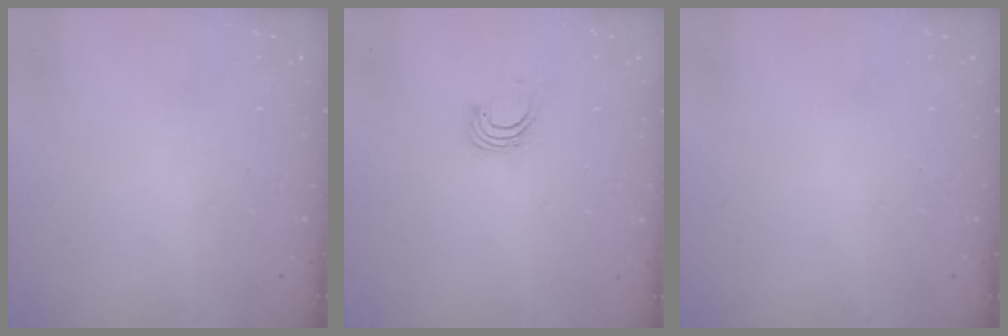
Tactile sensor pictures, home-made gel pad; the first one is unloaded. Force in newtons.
{"total": 2.2, "press": 2.2, "slide": 0.2}
{"total": 0.0}